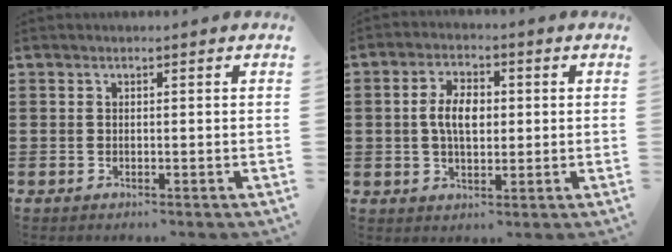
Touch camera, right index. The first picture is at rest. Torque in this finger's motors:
{"motor_torque": [1.16, 0.12, 0.25, 0.15]}